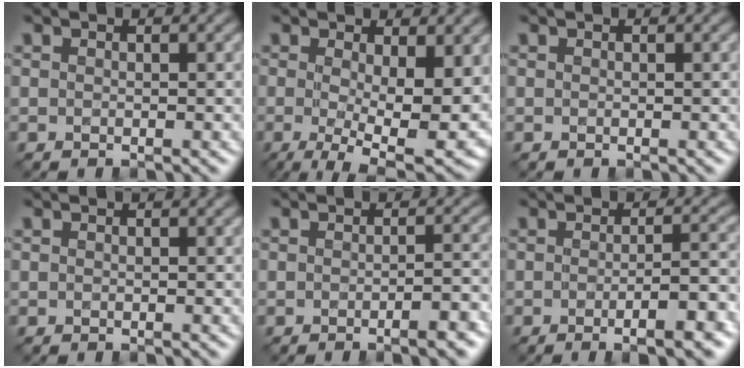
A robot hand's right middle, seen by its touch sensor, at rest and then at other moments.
{"total": 10.0, "force": [-0.7, 3.6, 9.3], "torque": [-0.151, -0.021, -0.005]}
{"total": 0.0}
{"total": 0.0}
{"total": 3.4, "force": [-1.8, 0.8, 2.8], "torque": [-0.030, 0.004, -0.029]}
{"total": 5.7, "force": [-2.2, 1.5, 5.1], "torque": [-0.059, 0.002, -0.030]}